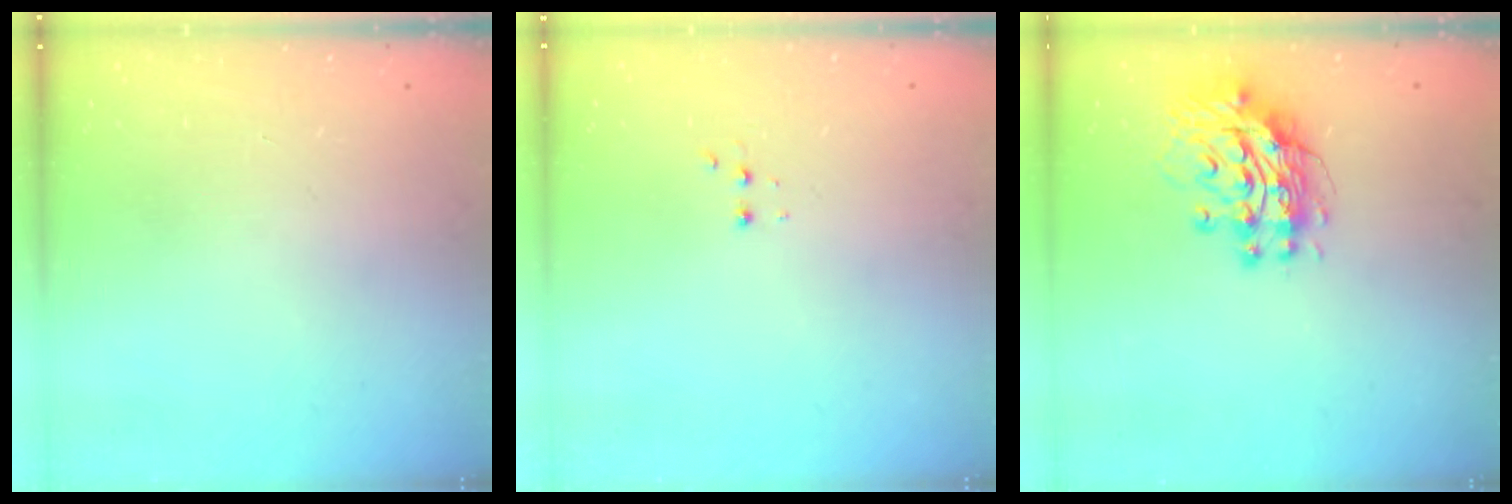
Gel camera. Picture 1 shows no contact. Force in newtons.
{"total": 2.4, "press": 2.2, "slide": 0.9}
{"total": 11.3, "press": 11.3, "slide": 1.1}